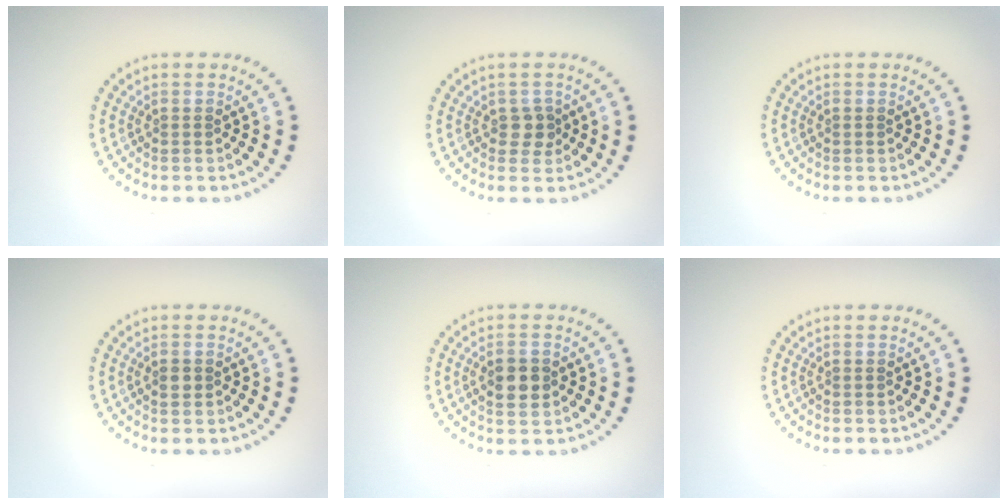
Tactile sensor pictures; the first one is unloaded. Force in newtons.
{"total": 1.6, "press": 1.5, "slide": 0.6}
{"total": 0.0}
{"total": 1.2, "press": 1.2, "slide": 0.0}
{"total": 2.9, "press": 2.9, "slide": 0.1}
{"total": 0.0}